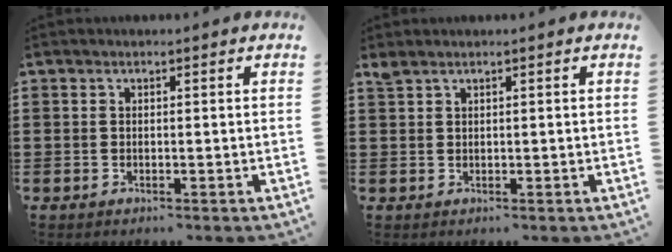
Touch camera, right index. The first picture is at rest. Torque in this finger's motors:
{"motor_torque": [0.05, 0.00, 0.00, 0.01]}